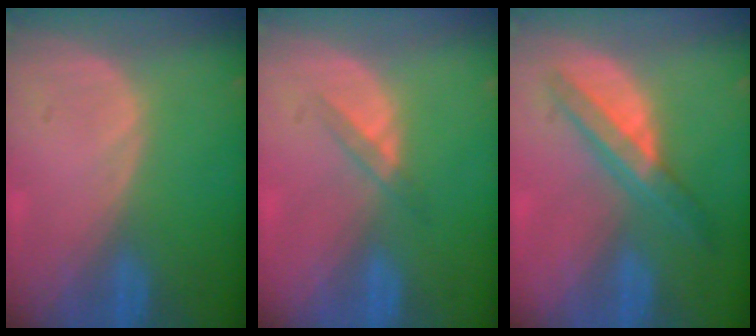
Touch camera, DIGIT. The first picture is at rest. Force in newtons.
{"total": 2.3, "press": 2.0, "slide": 1.0}
{"total": 6.8, "press": 5.8, "slide": 3.5}